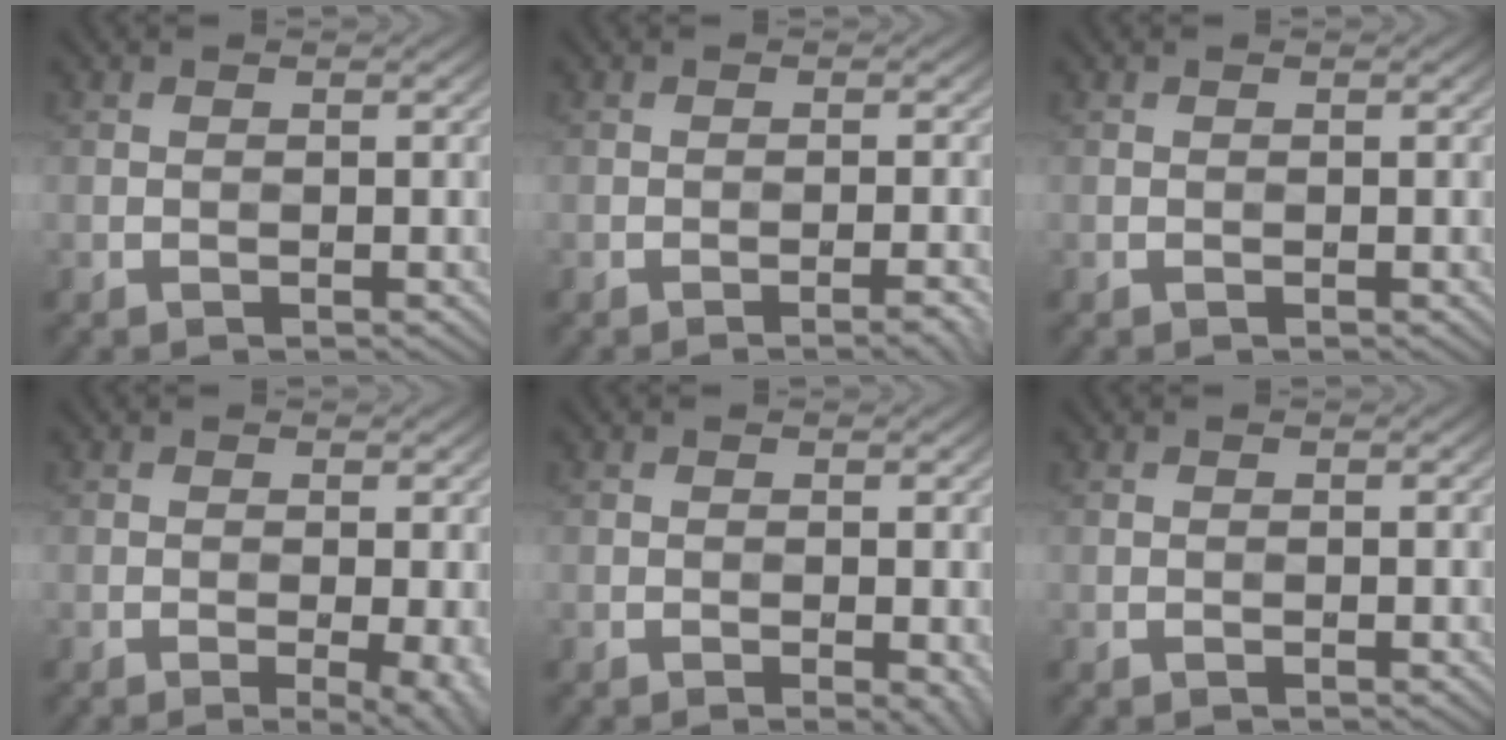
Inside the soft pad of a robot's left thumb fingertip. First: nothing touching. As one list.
[{"total": 2.2, "force": [-1.1, 0.4, 1.8], "torque": [-0.022, 0.006, -0.020]}, {"total": 0.0}, {"total": 3.1, "force": [-0.7, 0.6, 2.9], "torque": [-0.046, -0.006, -0.010]}, {"total": 1.6, "force": [-0.4, 0.5, 1.5], "torque": [-0.020, -0.006, -0.004]}, {"total": 0.0}]